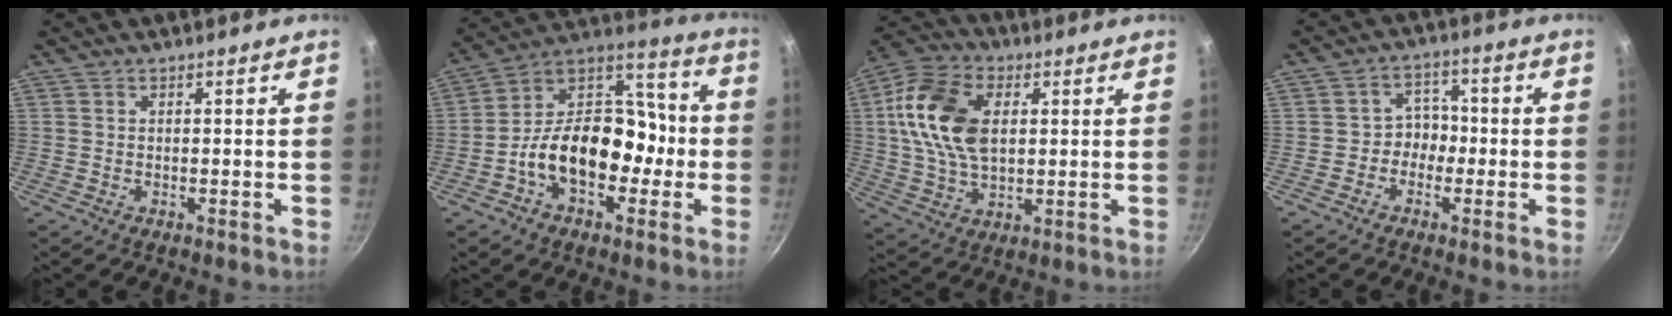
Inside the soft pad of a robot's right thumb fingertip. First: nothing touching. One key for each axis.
{"total": 19.0, "fx": -4.7, "fy": 12.8, "fz": 13.2, "tx": -0.157, "ty": 0.070, "tz": -0.091}
{"total": 16.3, "fx": 2.8, "fy": 10.3, "fz": 12.3, "tx": -0.214, "ty": 0.005, "tz": 0.043}
{"total": 4.5, "fx": -1.5, "fy": 3.8, "fz": 1.8, "tx": 0.013, "ty": 0.023, "tz": -0.032}